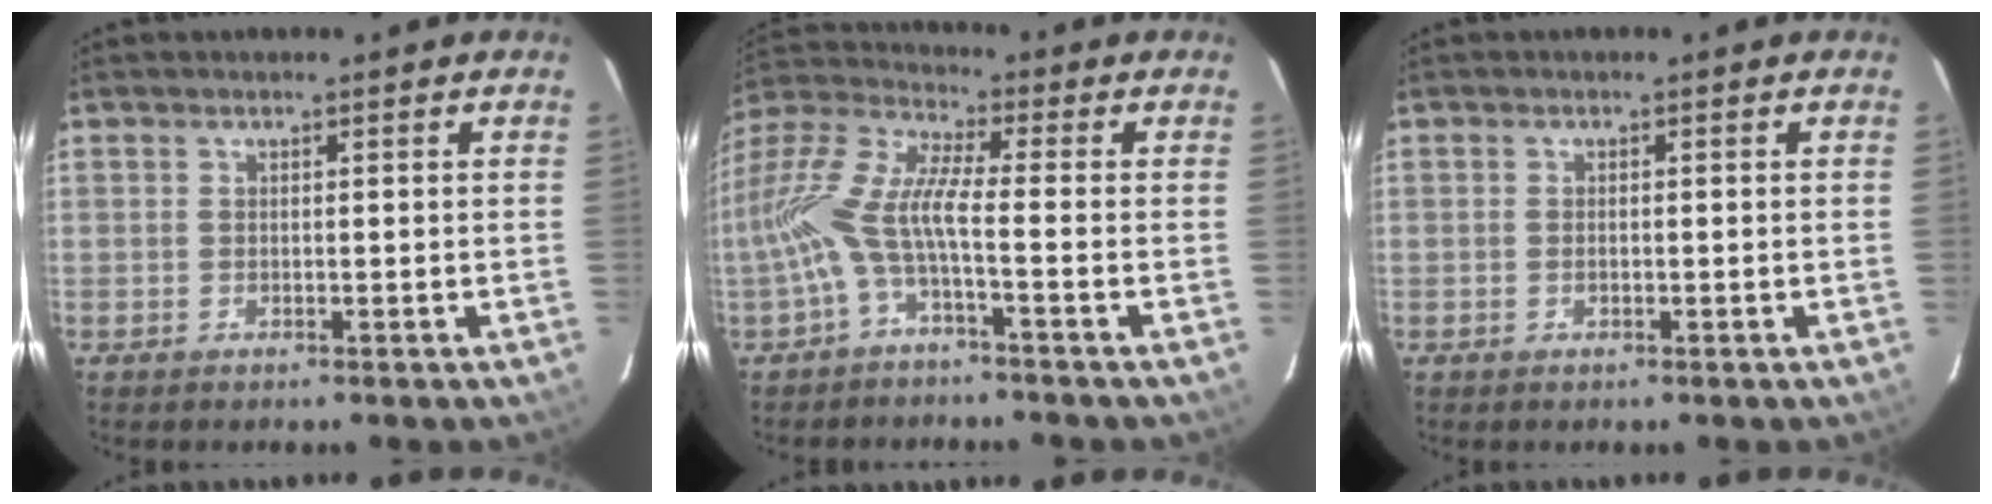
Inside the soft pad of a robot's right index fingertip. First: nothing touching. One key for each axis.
{"total": 10.8, "fx": -3.0, "fy": 1.6, "fz": 10.2, "tx": -0.221, "ty": 0.009, "tz": -0.064}
{"total": 1.0, "fx": -0.3, "fy": 0.6, "fz": 0.7, "tx": -0.015, "ty": 0.002, "tz": -0.005}